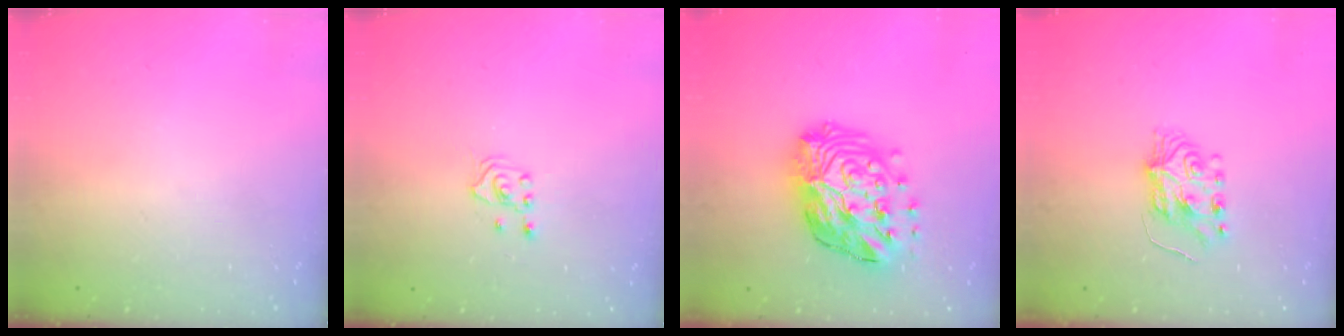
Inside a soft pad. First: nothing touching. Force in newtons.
{"total": 1.8, "press": 1.8, "slide": 0.2}
{"total": 18.7, "press": 18.7, "slide": 1.4}
{"total": 7.1, "press": 7.1, "slide": 0.8}